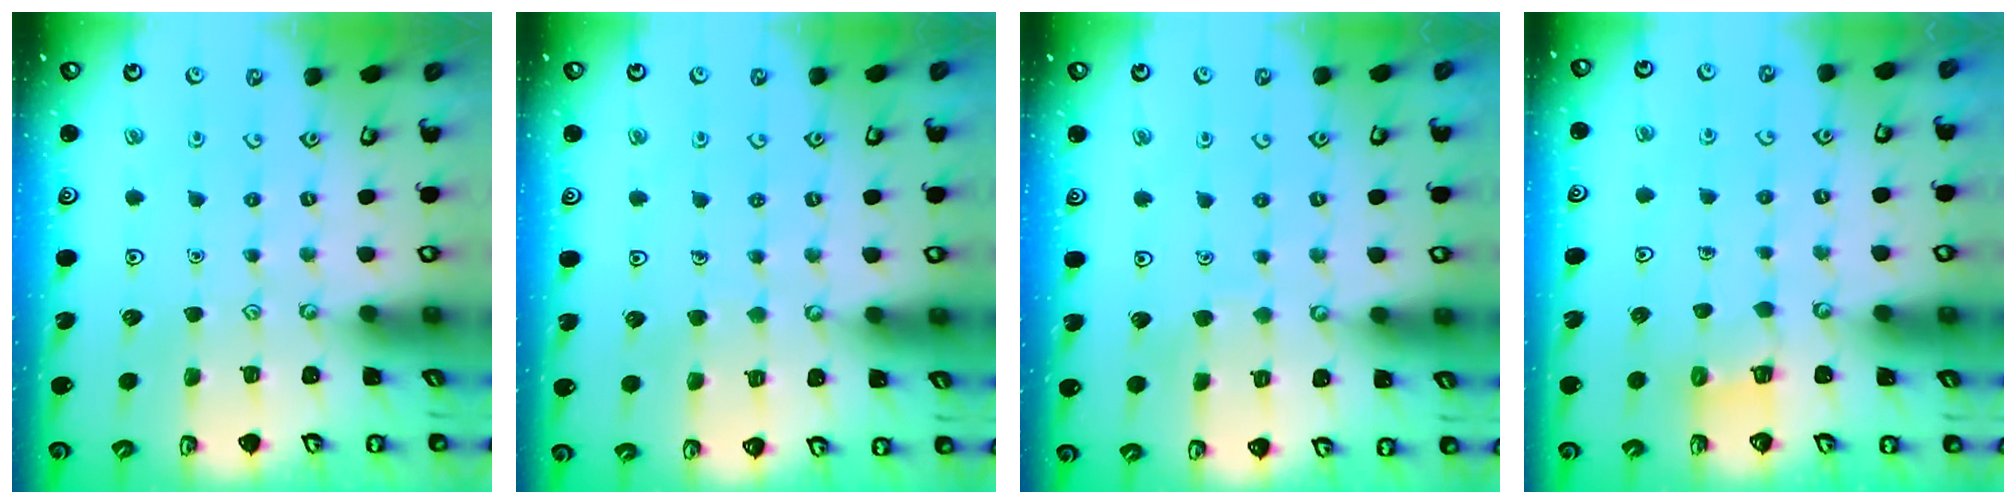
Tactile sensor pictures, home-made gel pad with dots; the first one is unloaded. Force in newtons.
{"total": 3.3, "press": 3.3, "slide": 0.2}
{"total": 2.7, "press": 2.7, "slide": 0.1}
{"total": 4.1, "press": 4.1, "slide": 0.1}